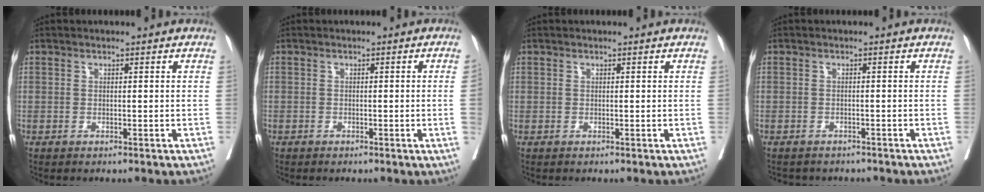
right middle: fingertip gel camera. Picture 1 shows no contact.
{"total": 1.3, "force": [-0.4, -0.3, 1.2], "torque": [-0.015, 0.001, -0.007]}
{"total": 0.0}
{"total": 5.2, "force": [-4.7, 1.9, 1.0], "torque": [-0.011, 0.002, -0.057]}